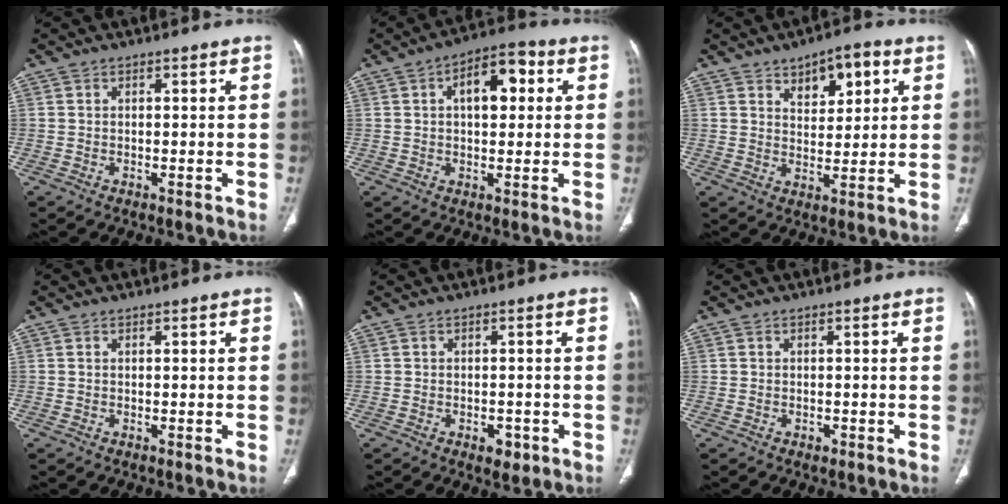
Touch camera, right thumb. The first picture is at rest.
{"total": 9.8, "force": [2.4, 5.3, 7.9], "torque": [-0.095, 0.019, 0.028]}
{"total": 8.4, "force": [4.1, 4.5, 5.8], "torque": [-0.053, -0.017, 0.058]}
{"total": 0.0}
{"total": 3.2, "force": [-1.4, 2.0, 1.9], "torque": [-0.012, 0.003, -0.014]}
{"total": 0.8, "force": [-0.4, 0.7, 0.3], "torque": [-0.002, 0.002, -0.005]}